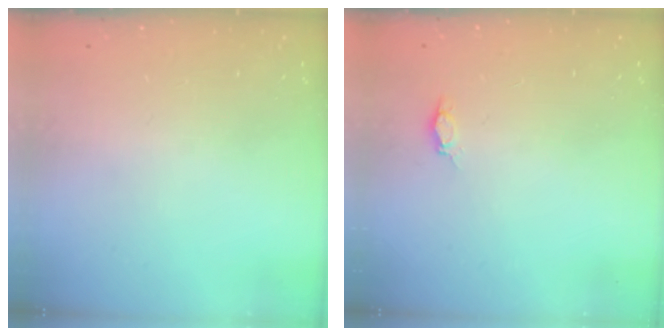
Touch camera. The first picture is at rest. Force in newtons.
{"total": 3.3, "press": 3.1, "slide": 1.0}